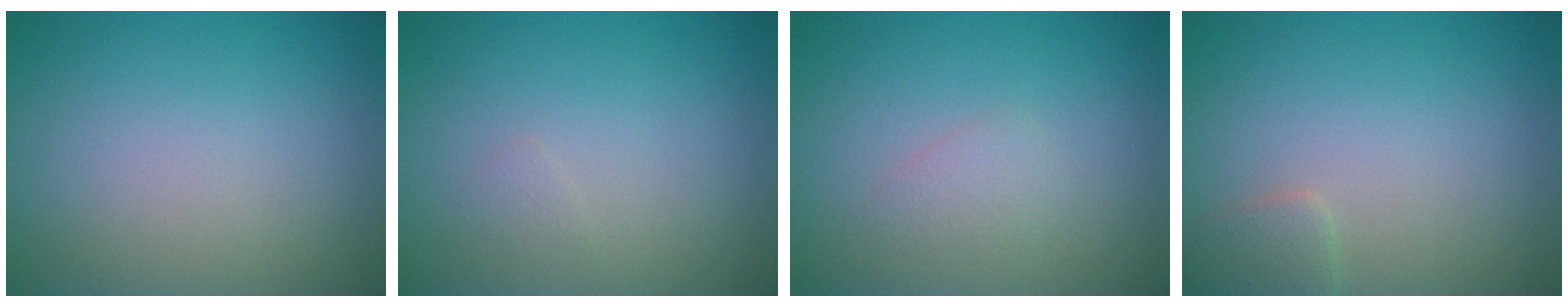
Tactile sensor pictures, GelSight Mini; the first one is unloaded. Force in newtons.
{"total": 0.6, "press": 0.6, "slide": 0.0}
{"total": 1.1, "press": 1.1, "slide": 0.0}
{"total": 1.6, "press": 1.6, "slide": 0.1}